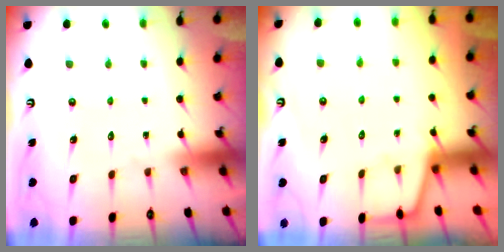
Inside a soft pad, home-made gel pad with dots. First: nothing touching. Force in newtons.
{"total": 2.3, "press": 2.3, "slide": 0.4}